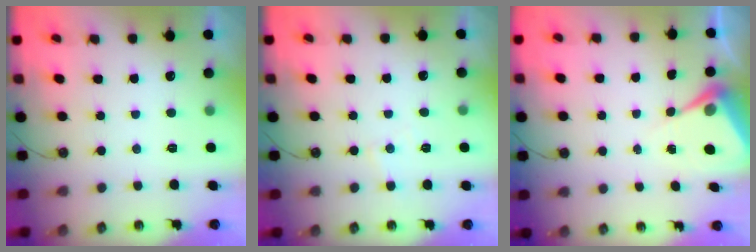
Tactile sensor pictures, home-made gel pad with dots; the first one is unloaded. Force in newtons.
{"total": 3.6, "press": 3.5, "slide": 0.6}
{"total": 6.4, "press": 6.3, "slide": 0.5}